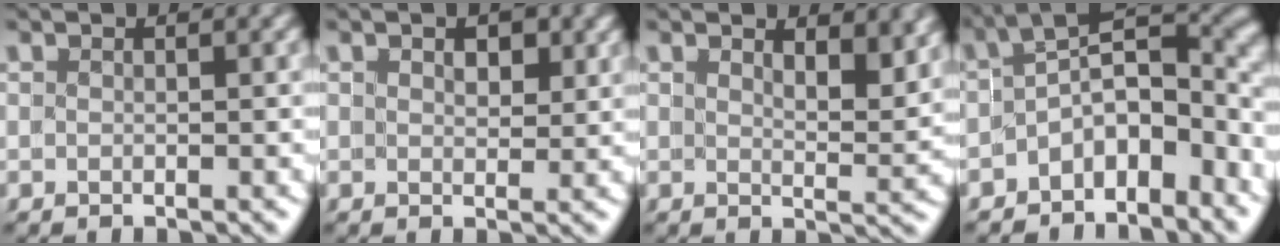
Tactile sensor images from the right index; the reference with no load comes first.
{"total": 1.9, "force": [1.2, 1.3, 0.7], "torque": [-0.009, 0.000, 0.018]}
{"total": 2.9, "force": [2.7, 0.3, 1.2], "torque": [-0.017, -0.015, 0.044]}
{"total": 8.1, "force": [-2.1, 4.4, 6.5], "torque": [-0.062, -0.010, -0.034]}